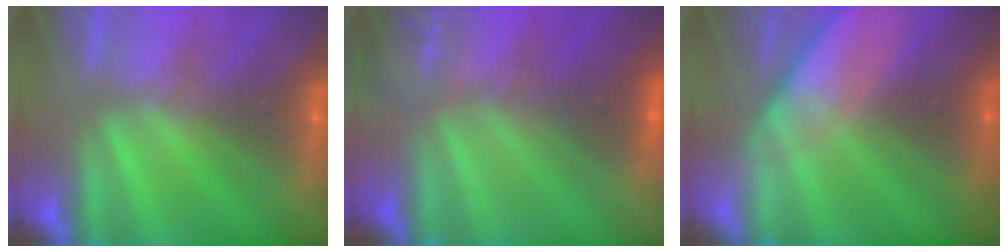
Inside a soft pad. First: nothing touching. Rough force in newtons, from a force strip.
{"total": 3.0}
{"total": 2.9}